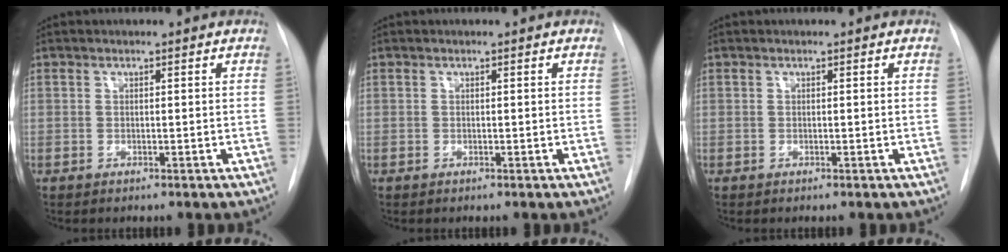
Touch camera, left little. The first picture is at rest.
{"total": 0.0}
{"total": 0.0}